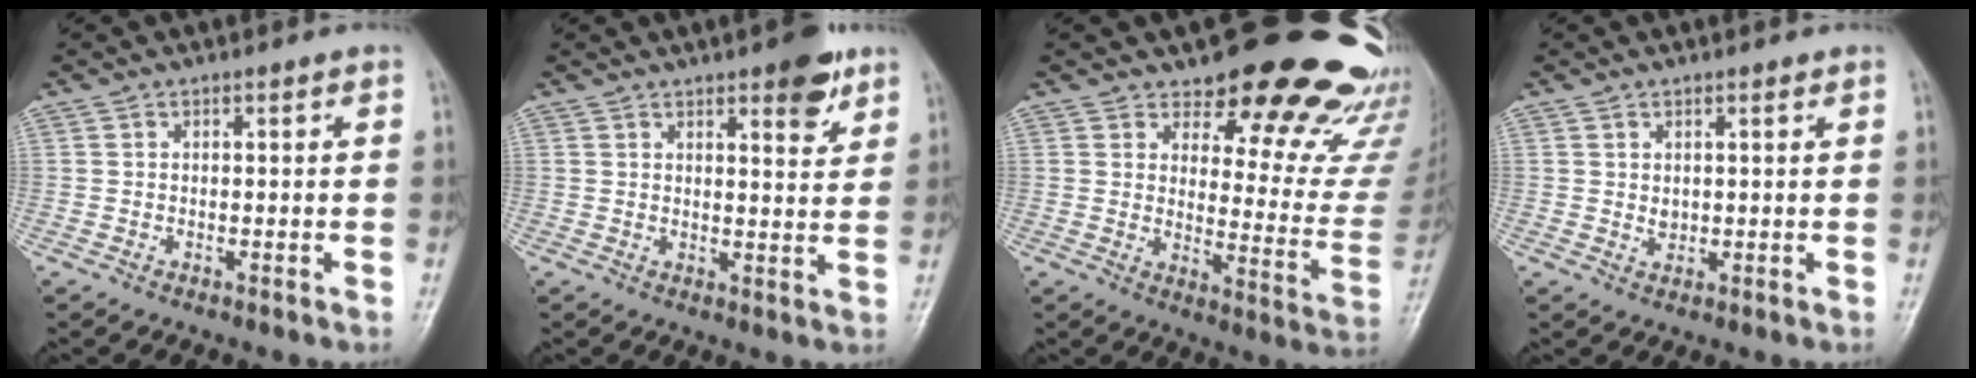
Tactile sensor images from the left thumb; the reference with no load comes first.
{"total": 6.7, "force": [4.1, 2.2, 4.8], "torque": [-0.049, -0.021, 0.050]}
{"total": 22.3, "force": [19.9, 7.0, 7.3], "torque": [-0.035, -0.170, 0.233]}
{"total": 1.7, "force": [0.7, 1.2, 1.0], "torque": [-0.011, -0.007, 0.015]}